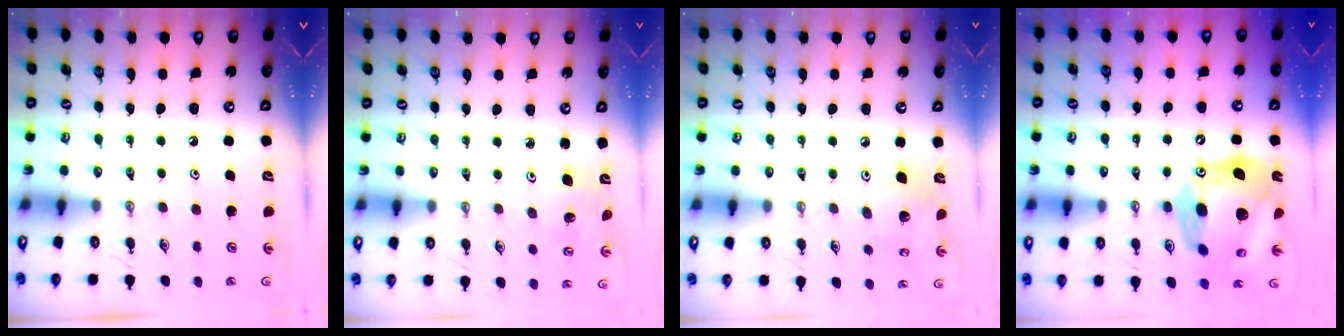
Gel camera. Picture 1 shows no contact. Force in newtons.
{"total": 2.5, "press": 2.5, "slide": 0.1}
{"total": 9.3, "press": 9.2, "slide": 1.6}
{"total": 20.7, "press": 20.6, "slide": 2.0}